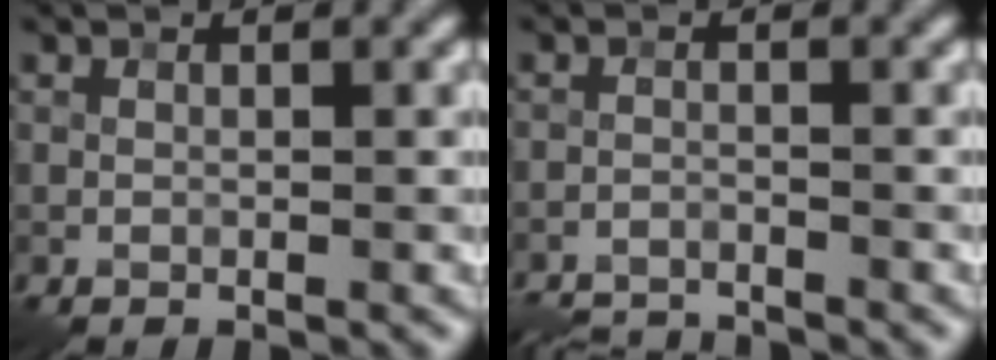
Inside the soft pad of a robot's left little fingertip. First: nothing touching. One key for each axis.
{"total": 4.7, "fx": -4.6, "fy": 0.5, "fz": 0.8, "tx": -0.022, "ty": -0.017, "tz": -0.078}